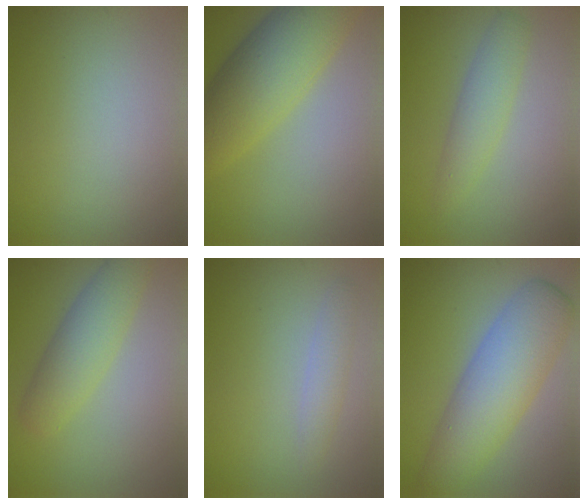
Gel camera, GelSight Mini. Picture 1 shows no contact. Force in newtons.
{"total": 8.1, "press": 8.0, "slide": 0.4}
{"total": 2.8, "press": 2.8, "slide": 0.1}
{"total": 4.2, "press": 4.2, "slide": 0.1}
{"total": 1.6, "press": 1.6, "slide": 0.0}
{"total": 7.4, "press": 7.4, "slide": 0.3}